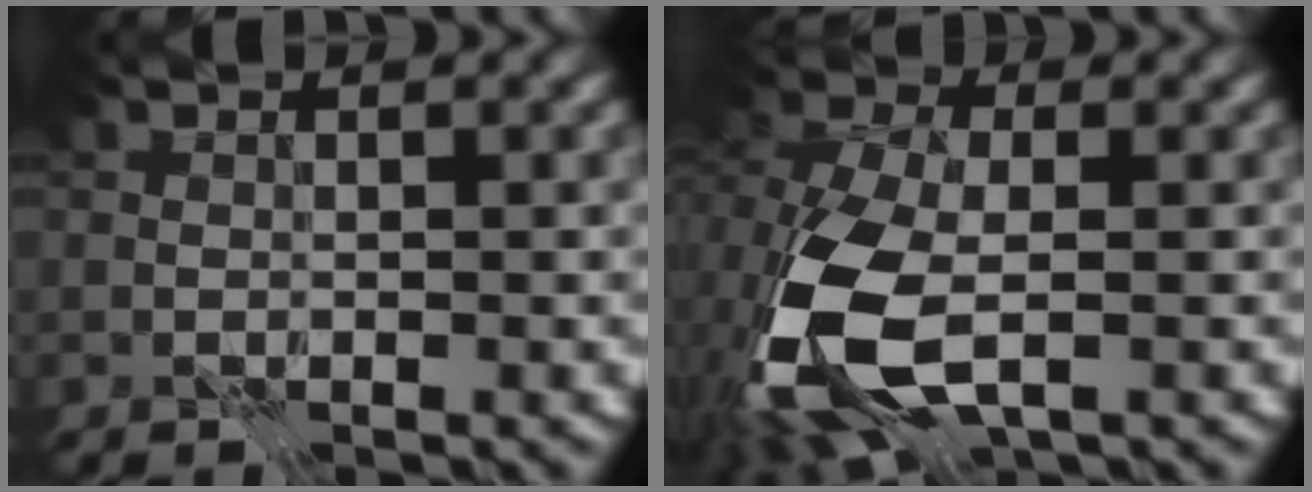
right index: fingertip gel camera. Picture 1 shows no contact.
{"total": 10.3, "force": [-3.2, 5.8, 7.9], "torque": [-0.197, -0.022, -0.066]}